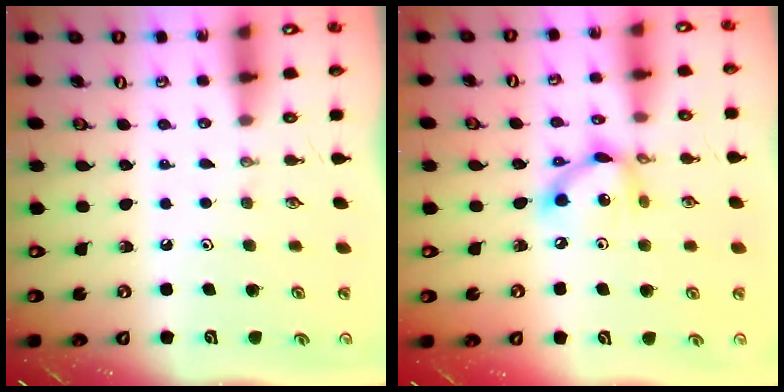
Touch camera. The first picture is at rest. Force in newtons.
{"total": 10.3, "press": 10.3, "slide": 0.7}